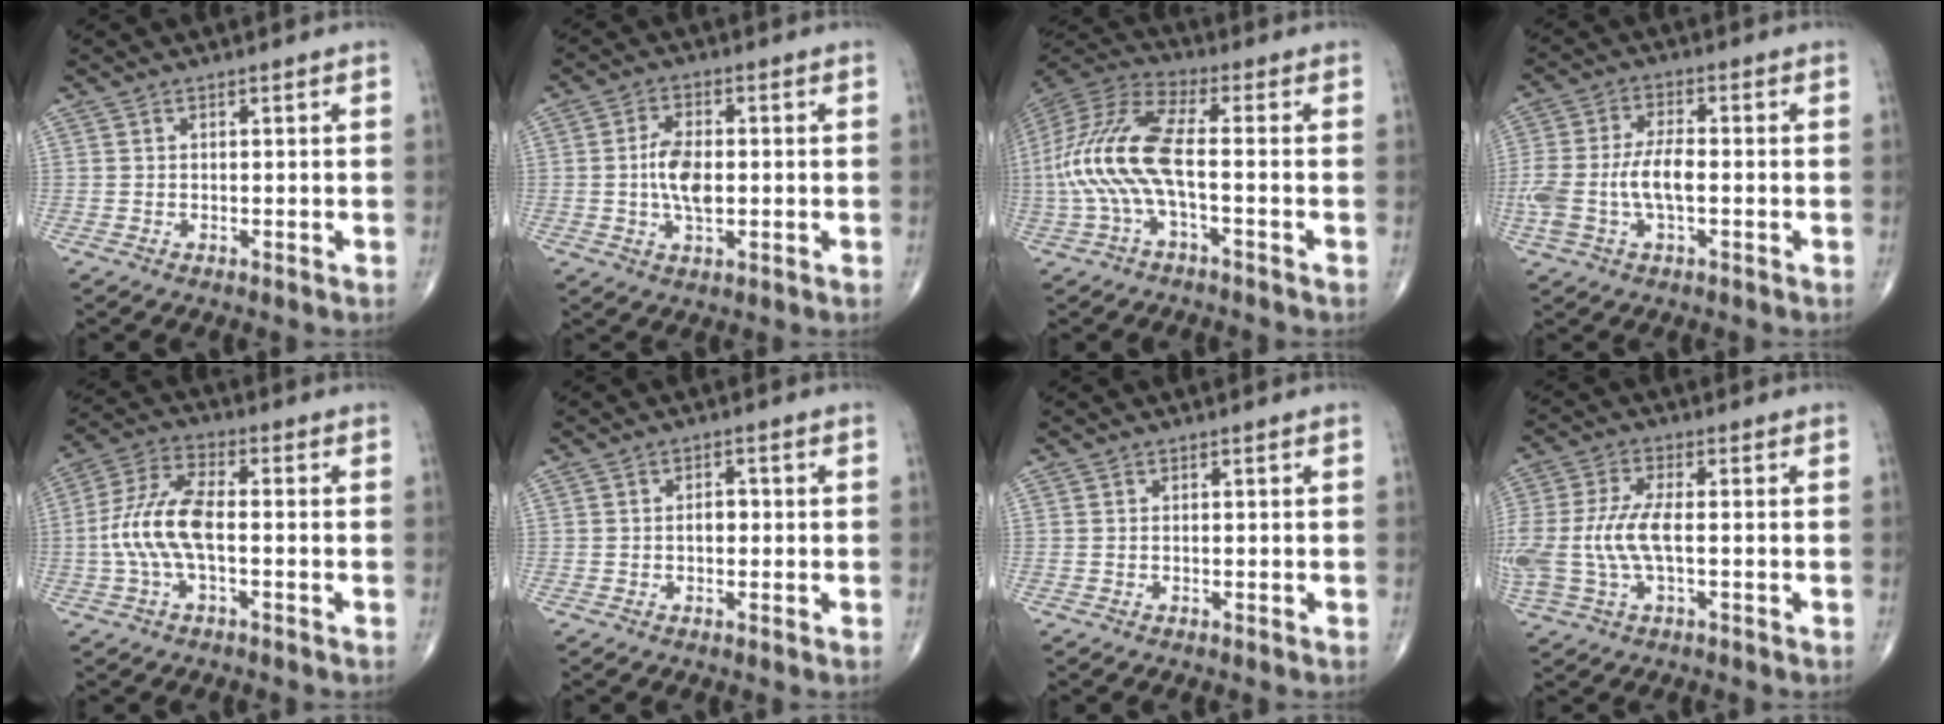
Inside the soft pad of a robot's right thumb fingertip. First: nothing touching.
{"total": 7.2, "force": [-0.3, 3.7, 6.1], "torque": [-0.116, 0.002, -0.009]}
{"total": 15.2, "force": [-2.0, 5.0, 14.2], "torque": [-0.331, 0.038, -0.044]}
{"total": 9.4, "force": [-1.4, 4.2, 8.3], "torque": [-0.193, 0.021, -0.025]}
{"total": 10.6, "force": [-1.4, 4.4, 9.5], "torque": [-0.217, 0.032, -0.031]}
{"total": 2.2, "force": [-0.2, 1.4, 1.7], "torque": [-0.018, 0.006, -0.007]}
{"total": 0.0}
{"total": 10.9, "force": [-0.9, 4.5, 9.9], "torque": [-0.251, 0.010, -0.015]}